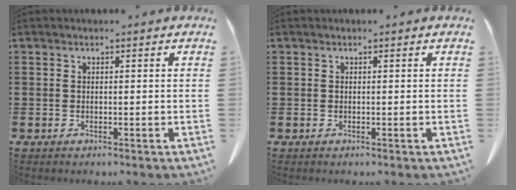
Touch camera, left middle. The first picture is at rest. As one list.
[{"total": 0.0}]